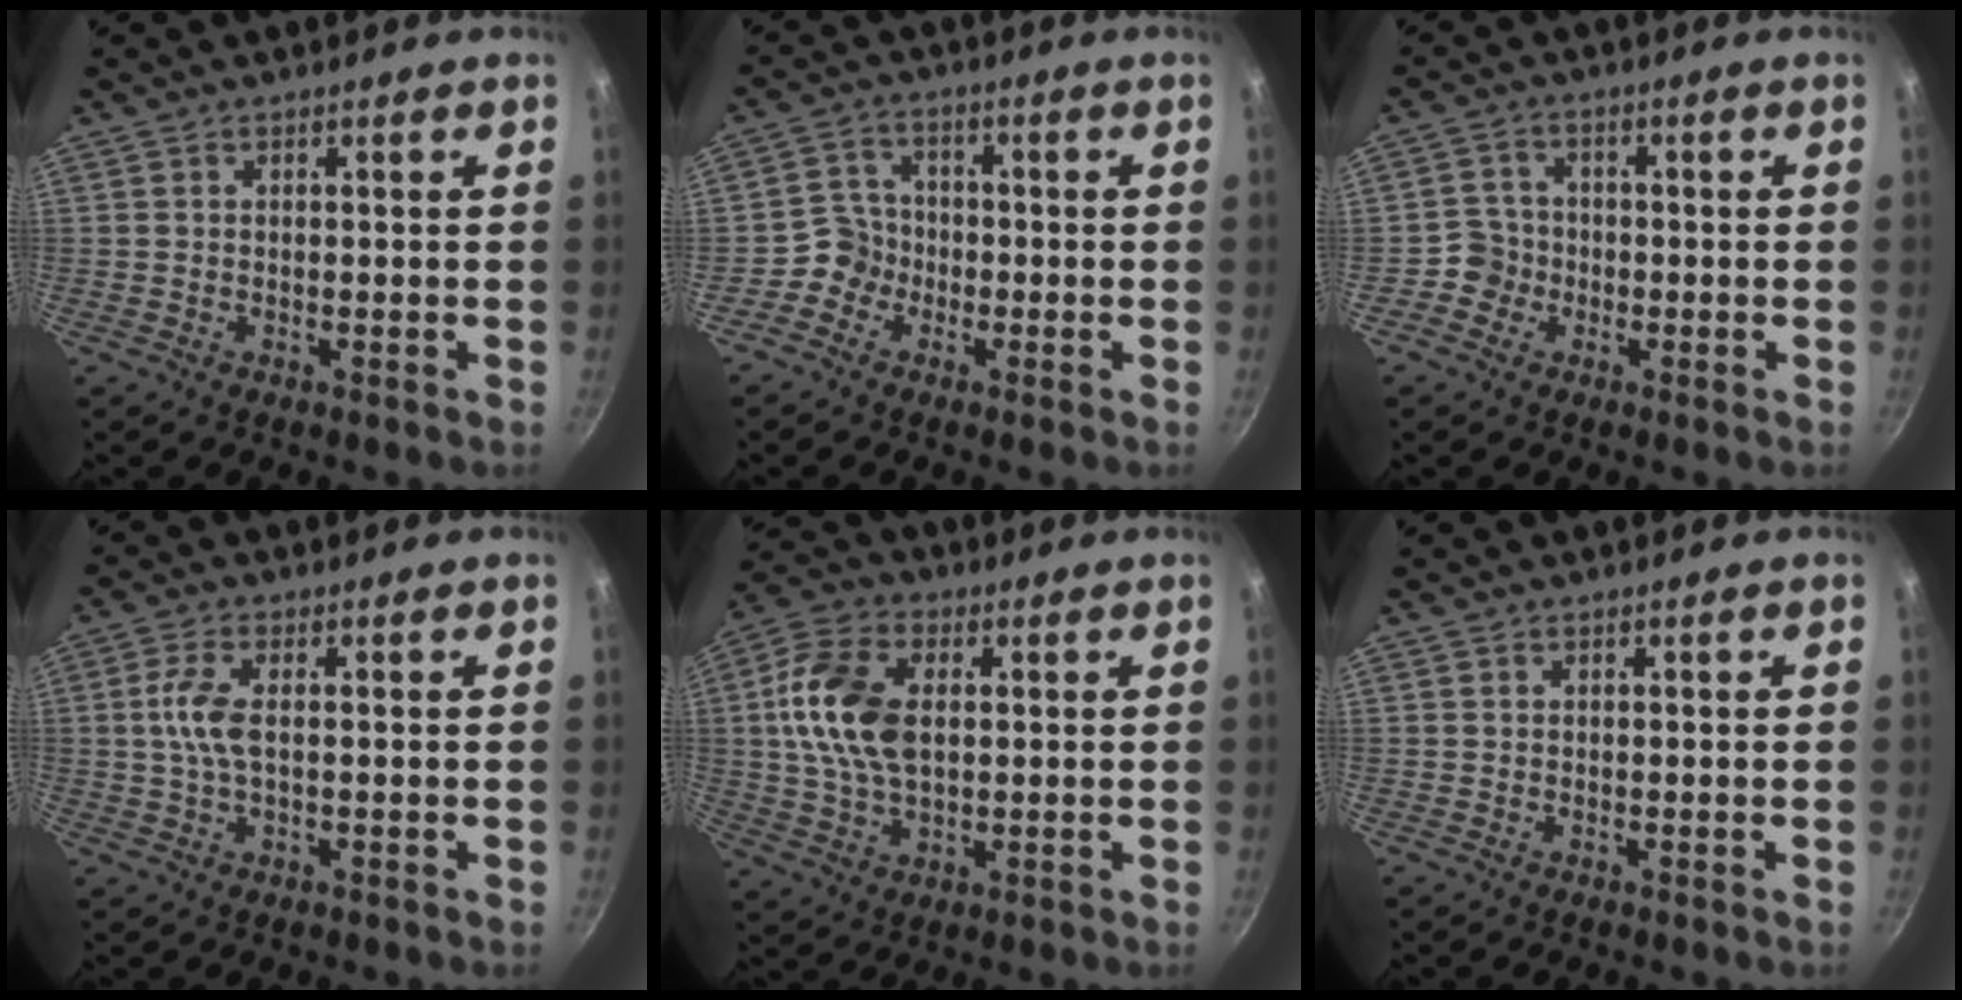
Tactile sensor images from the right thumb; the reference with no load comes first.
{"total": 4.5, "force": [-2.1, 3.9, 0.6], "torque": [0.016, 0.026, -0.050]}
{"total": 3.9, "force": [-1.6, 3.6, 0.4], "torque": [0.017, 0.021, -0.034]}
{"total": 5.6, "force": [0.3, 2.3, 5.1], "torque": [-0.117, 0.007, 0.002]}
{"total": 13.7, "force": [1.7, 8.5, 10.6], "torque": [-0.192, 0.010, 0.022]}
{"total": 0.0}